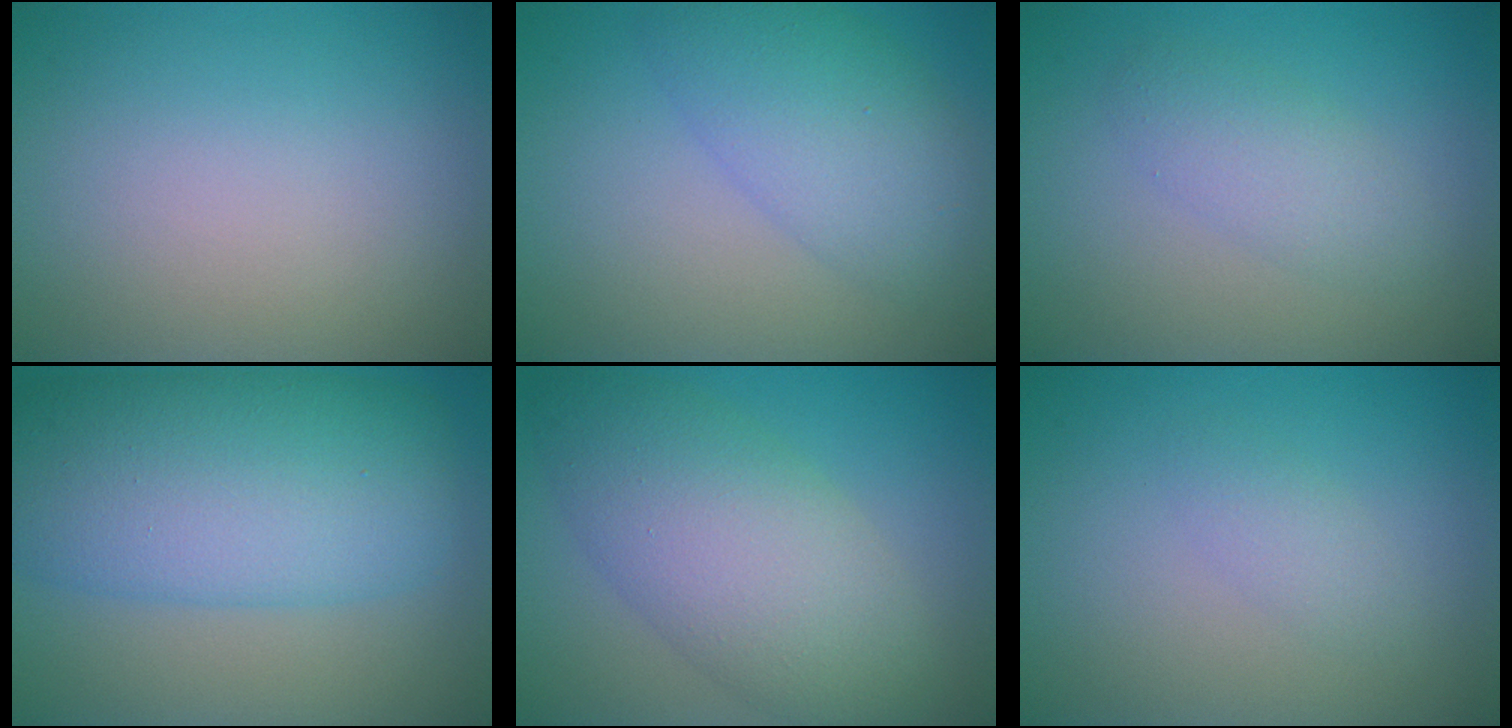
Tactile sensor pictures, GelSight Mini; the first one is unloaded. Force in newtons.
{"total": 5.5, "press": 5.5, "slide": 0.1}
{"total": 2.5, "press": 2.5, "slide": 0.1}
{"total": 11.0, "press": 11.0, "slide": 0.2}
{"total": 7.8, "press": 7.8, "slide": 0.4}
{"total": 1.4, "press": 1.4, "slide": 0.1}